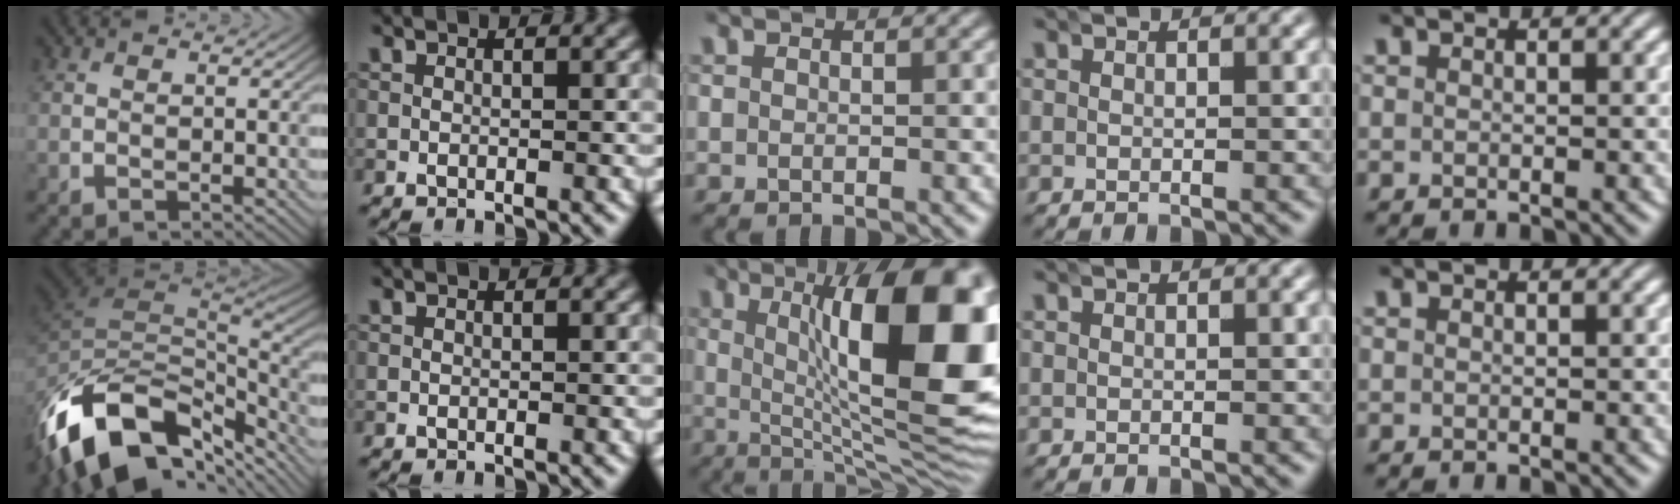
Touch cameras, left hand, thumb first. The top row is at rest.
{"thumb": {"total": 16.8, "force": [-9.2, 8.6, 11.0], "torque": [-0.253, -0.014, -0.166]}, "middle": {"total": 17.1, "force": [3.4, 5.7, 15.8], "torque": [-0.204, 0.010, 0.046]}}